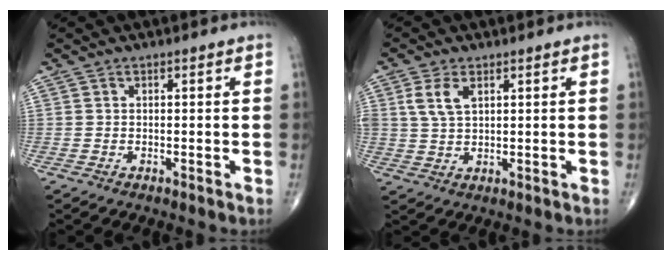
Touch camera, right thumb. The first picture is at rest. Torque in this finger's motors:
{"motor_torque": [0.39, 0.40, 1.03, 0.07, 0.32]}